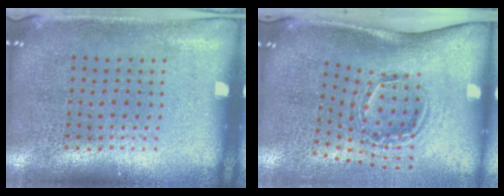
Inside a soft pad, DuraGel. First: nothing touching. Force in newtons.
{"total": 2.0, "press": 1.2, "slide": 1.6}